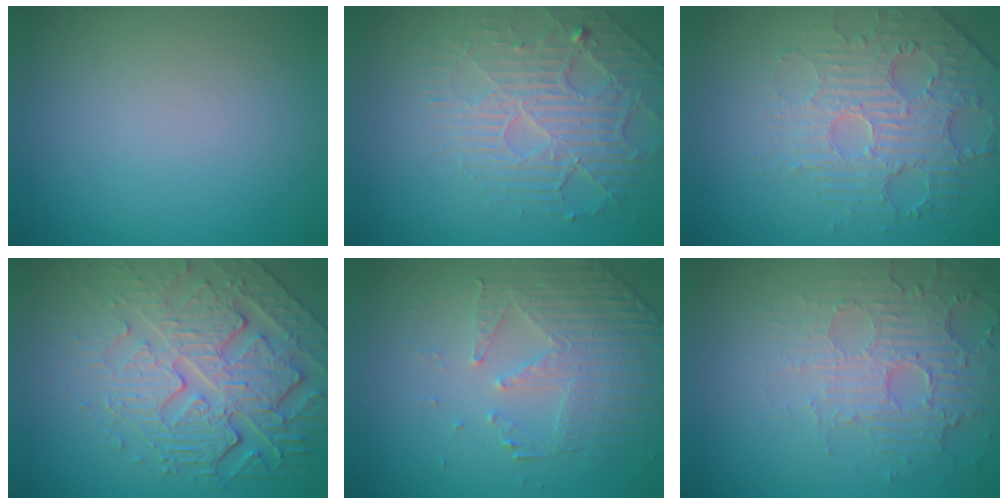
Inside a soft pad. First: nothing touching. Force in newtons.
{"total": 4.2, "press": 3.8, "slide": 1.6}
{"total": 4.8, "press": 4.0, "slide": 2.8}
{"total": 8.1, "press": 5.7, "slide": 5.8}
{"total": 4.7, "press": 3.5, "slide": 3.2}
{"total": 4.6, "press": 3.4, "slide": 3.2}